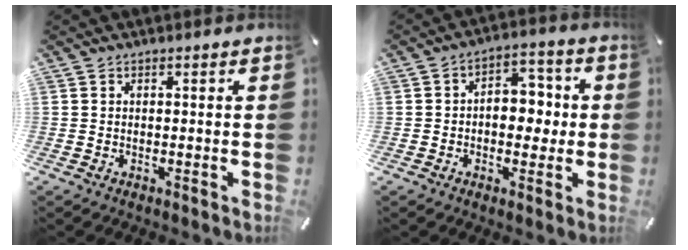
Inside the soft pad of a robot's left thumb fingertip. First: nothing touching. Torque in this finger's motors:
{"motor_torque": [0.93, 1.89, 0.57, -0.48, 0.23]}